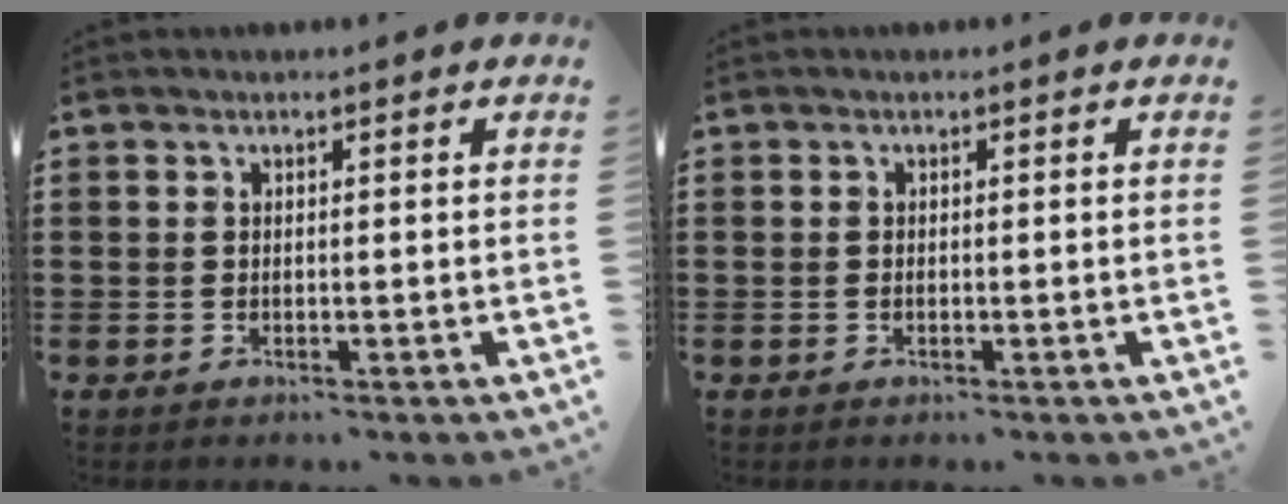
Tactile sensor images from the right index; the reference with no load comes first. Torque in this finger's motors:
{"motor_torque": [-0.80, 1.06, -0.03, -0.01]}